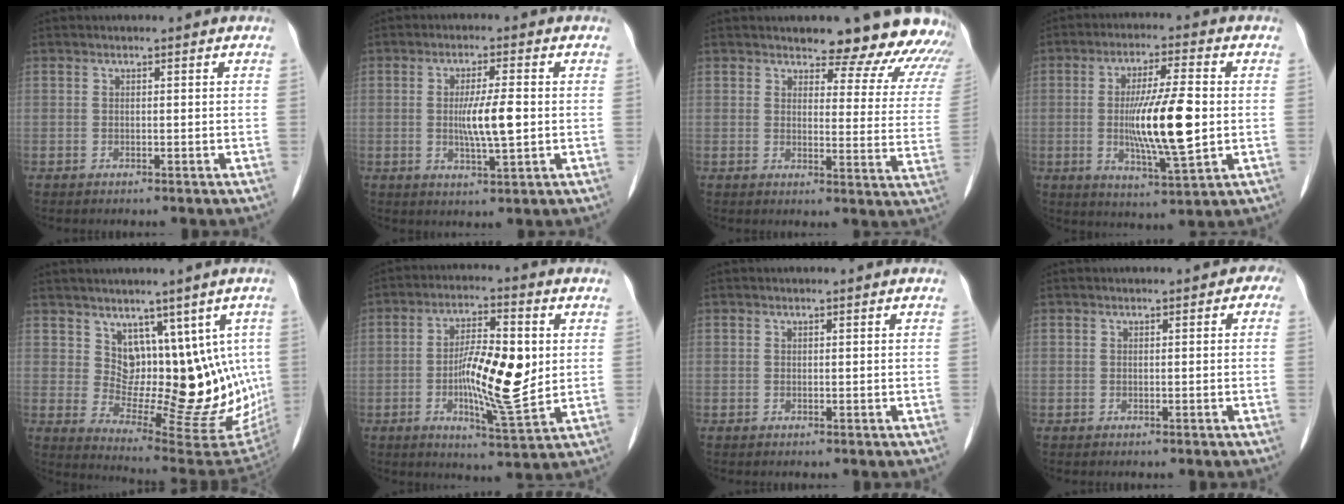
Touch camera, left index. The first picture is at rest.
{"total": 6.0, "force": [-0.2, 0.6, 5.9], "torque": [-0.116, -0.006, -0.004]}
{"total": 16.5, "force": [15.4, 3.9, 4.3], "torque": [-0.011, -0.075, 0.143]}
{"total": 12.1, "force": [-0.6, 1.4, 12.0], "torque": [-0.225, -0.013, -0.011]}
{"total": 12.7, "force": [3.6, 6.5, 10.3], "torque": [-0.121, 0.000, 0.074]}
{"total": 11.6, "force": [0.0, 2.8, 11.3], "torque": [-0.203, -0.001, -0.002]}
{"total": 0.0}
{"total": 1.2, "force": [-0.2, 1.0, 0.5], "torque": [0.010, 0.010, -0.013]}